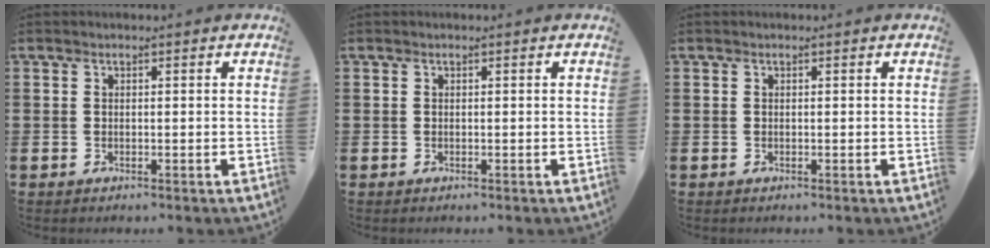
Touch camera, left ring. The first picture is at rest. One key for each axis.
{"total": 0.0}
{"total": 0.0}